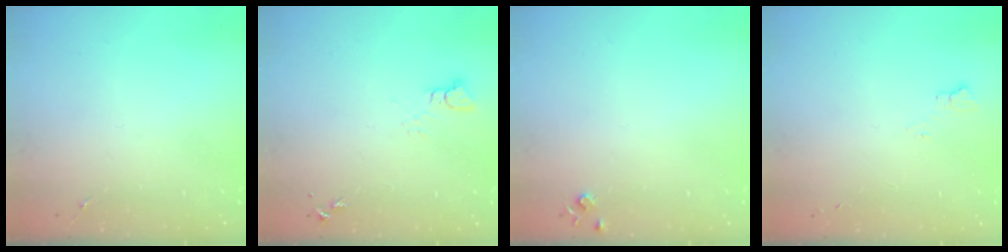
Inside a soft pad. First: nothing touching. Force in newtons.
{"total": 2.2, "press": 2.2, "slide": 0.2}
{"total": 4.3, "press": 4.3, "slide": 0.7}
{"total": 4.6, "press": 4.5, "slide": 0.6}